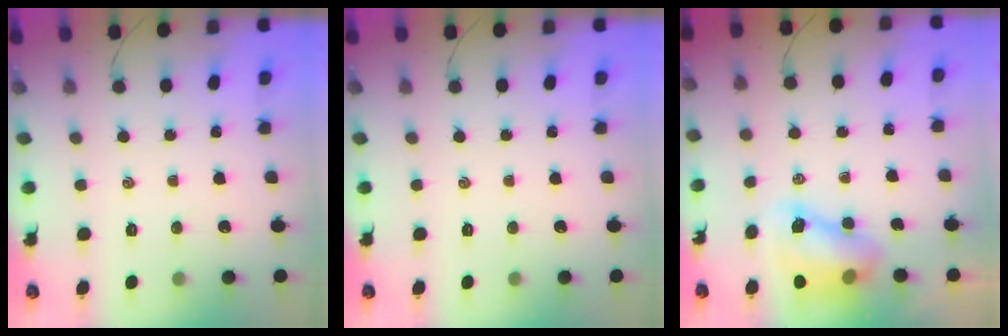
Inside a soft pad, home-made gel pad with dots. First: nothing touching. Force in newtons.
{"total": 0.0}
{"total": 7.9, "press": 7.7, "slide": 1.6}